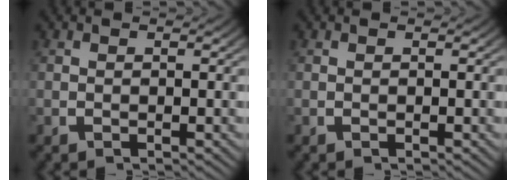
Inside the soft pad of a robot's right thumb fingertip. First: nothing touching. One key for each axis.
{"total": 0.0}